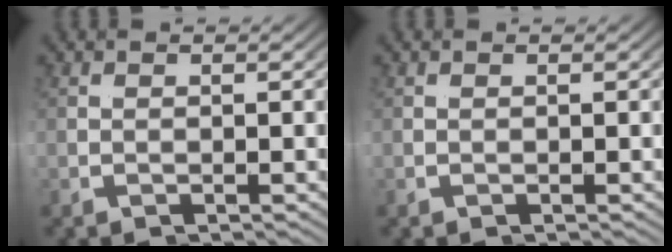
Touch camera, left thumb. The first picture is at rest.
{"total": 0.0}